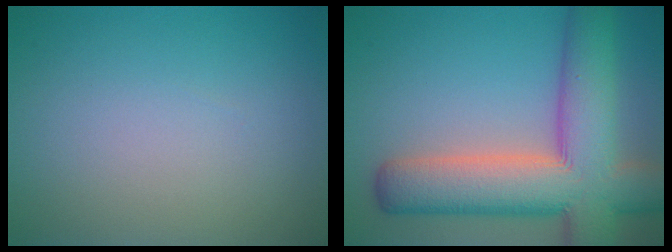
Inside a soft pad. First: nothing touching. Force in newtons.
{"total": 11.7, "press": 11.7, "slide": 0.7}